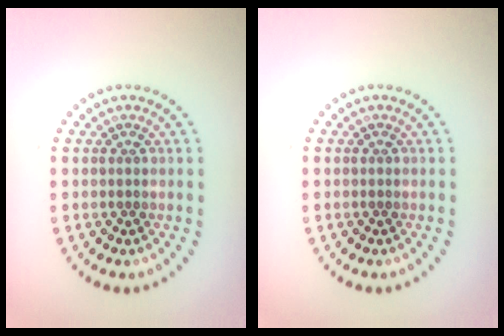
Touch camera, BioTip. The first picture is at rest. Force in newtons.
{"total": 0.0}